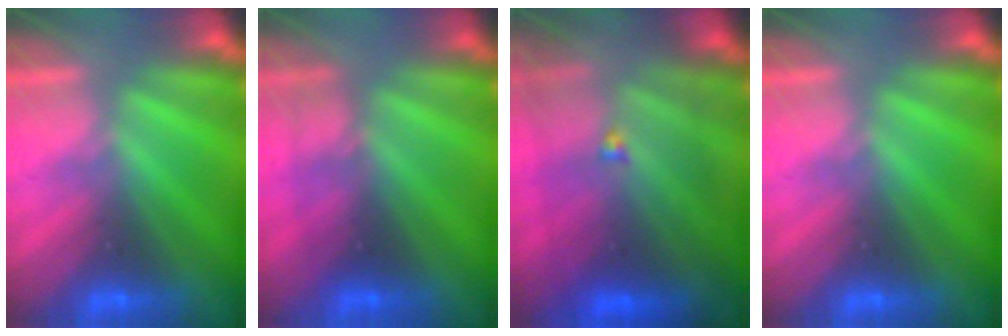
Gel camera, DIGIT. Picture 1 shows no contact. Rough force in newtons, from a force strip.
{"total": 2.7}
{"total": 7.5}
{"total": 0.0}